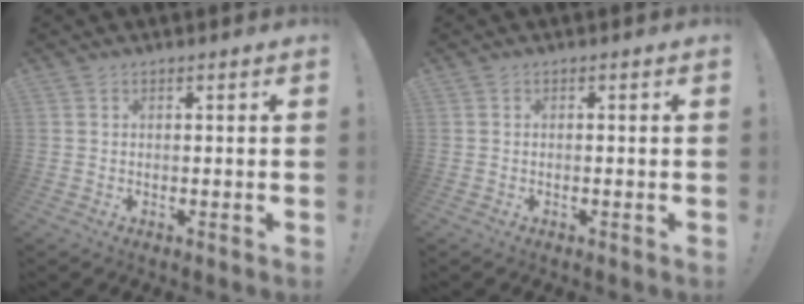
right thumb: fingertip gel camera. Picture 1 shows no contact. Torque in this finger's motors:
{"motor_torque": [-0.04, 0.00, -0.04, 0.01, -0.08]}